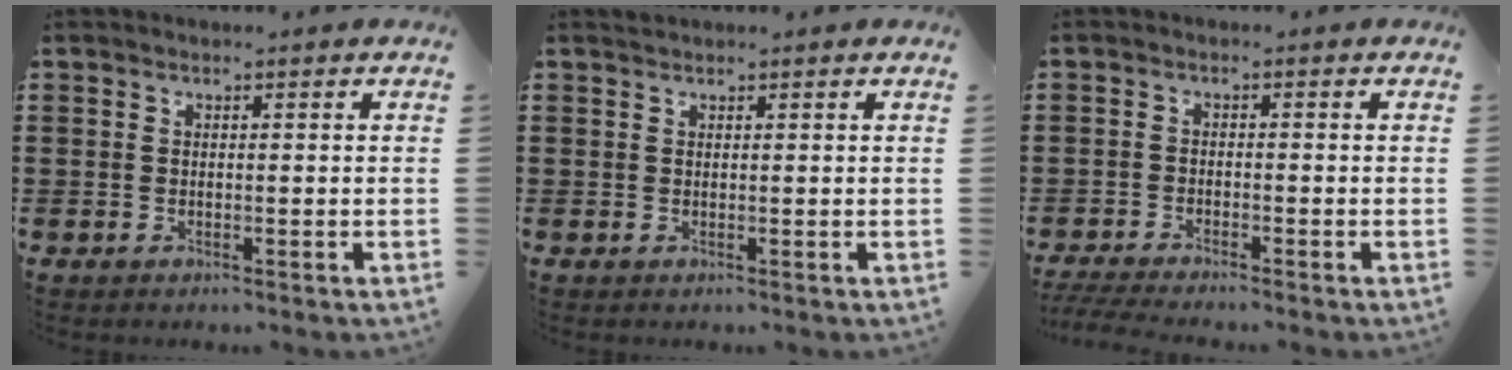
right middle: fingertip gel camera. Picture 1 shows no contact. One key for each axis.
{"total": 0.5, "fx": 0.5, "fy": 0.0, "fz": 0.1, "tx": -0.003, "ty": -0.002, "tz": 0.010}
{"total": 2.5, "fx": -2.4, "fy": 0.0, "fz": 0.9, "tx": -0.028, "ty": -0.006, "tz": -0.052}